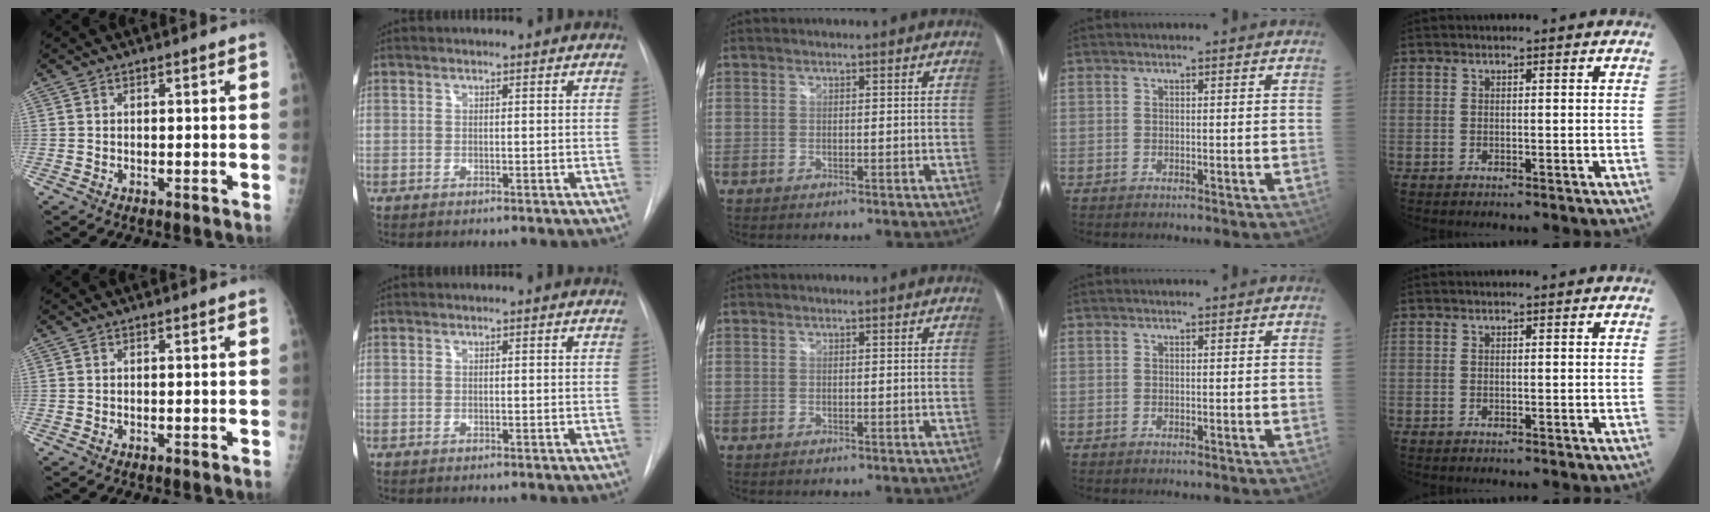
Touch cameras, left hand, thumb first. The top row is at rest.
{}